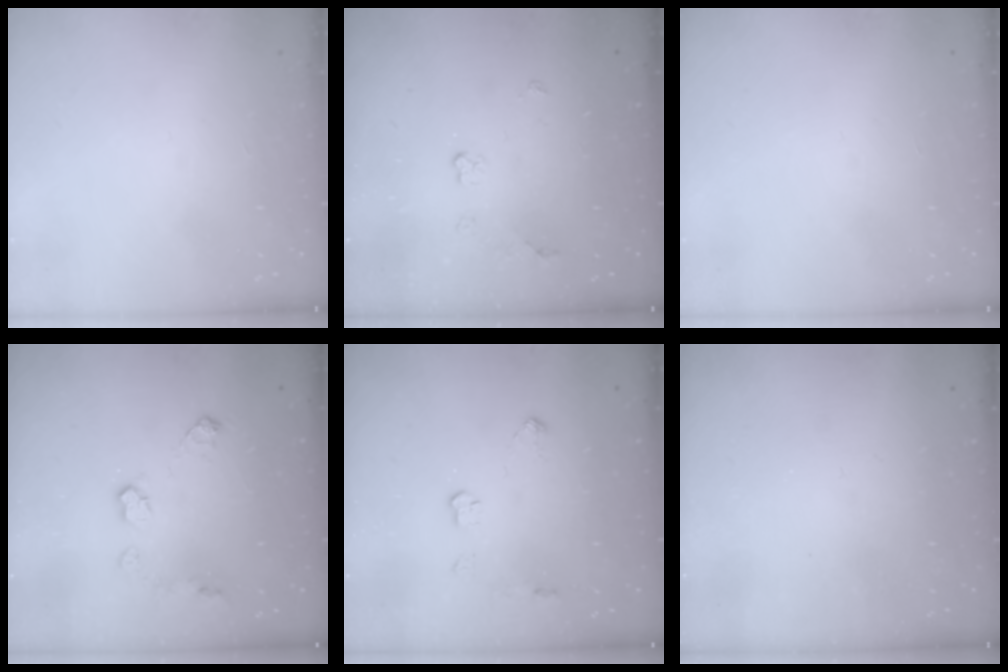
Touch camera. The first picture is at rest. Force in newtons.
{"total": 3.7, "press": 3.6, "slide": 0.7}
{"total": 0.0}
{"total": 8.3, "press": 8.3, "slide": 0.2}
{"total": 4.7, "press": 4.6, "slide": 0.7}
{"total": 0.0}